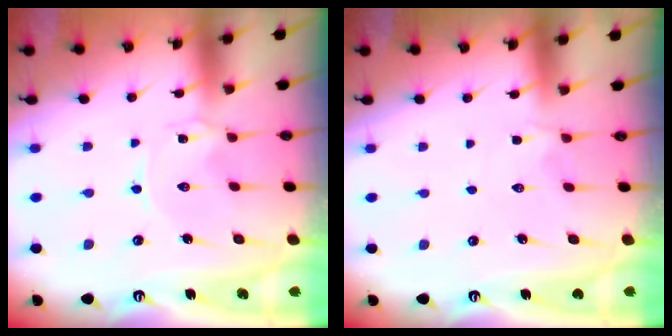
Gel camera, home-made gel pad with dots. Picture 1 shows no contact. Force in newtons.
{"total": 1.1, "press": 0.9, "slide": 0.6}